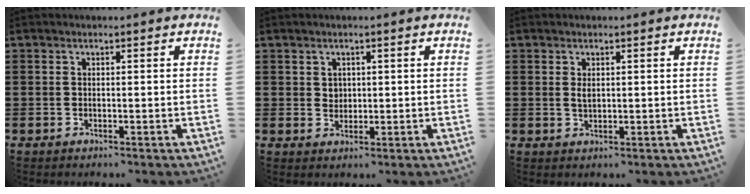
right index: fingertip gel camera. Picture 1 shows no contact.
{"total": 1.8, "force": [0.8, 1.5, 0.4], "torque": [-0.014, 0.007, 0.014]}
{"total": 1.6, "force": [0.4, 0.8, 1.3], "torque": [-0.029, 0.005, 0.007]}